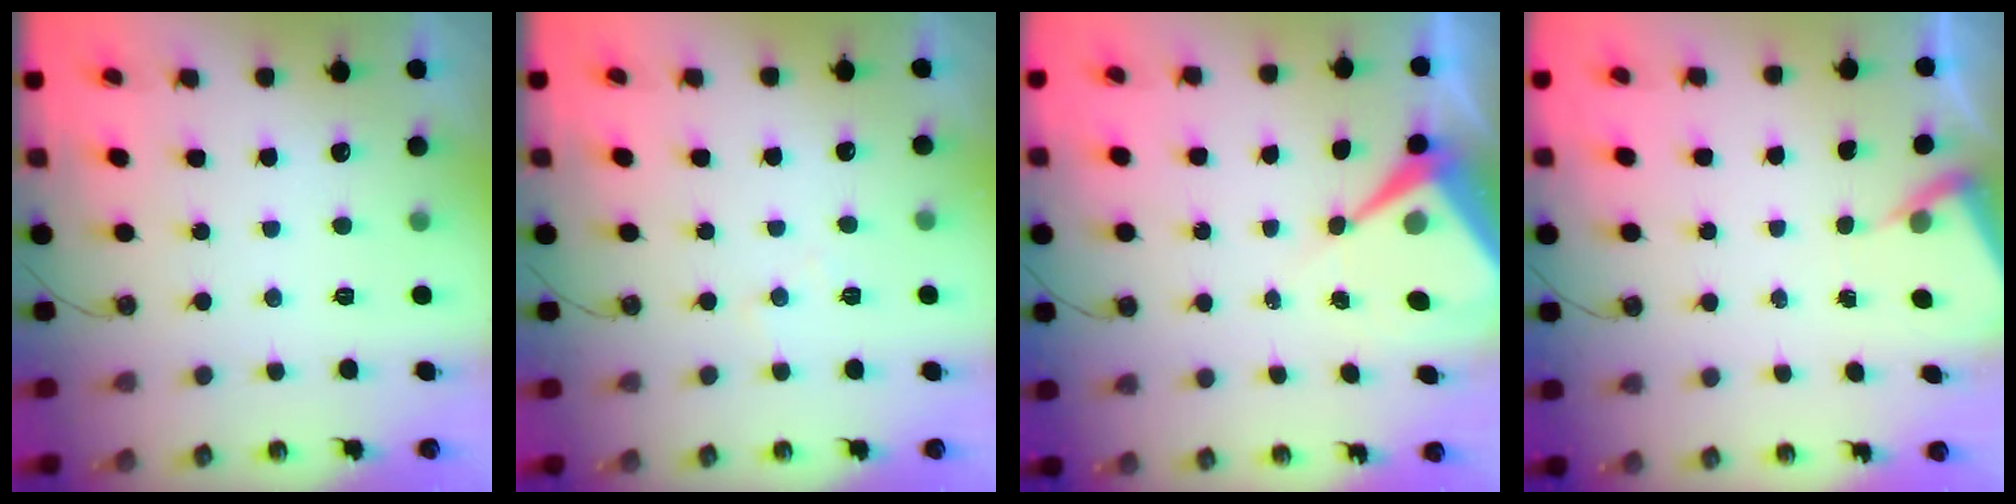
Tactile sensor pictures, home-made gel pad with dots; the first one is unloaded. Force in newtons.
{"total": 4.6, "press": 4.5, "slide": 0.7}
{"total": 7.7, "press": 7.7, "slide": 0.5}
{"total": 3.3, "press": 3.3, "slide": 0.6}